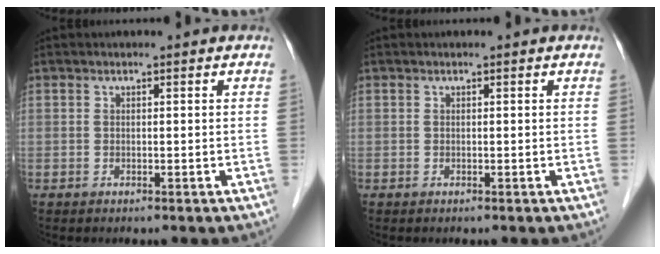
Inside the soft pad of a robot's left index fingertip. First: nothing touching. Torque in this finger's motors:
{"motor_torque": [0.00, 0.00, 0.00, 0.00]}